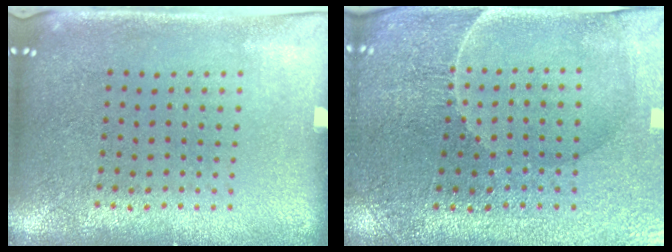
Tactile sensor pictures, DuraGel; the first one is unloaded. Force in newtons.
{"total": 1.5, "press": 1.5, "slide": 0.1}